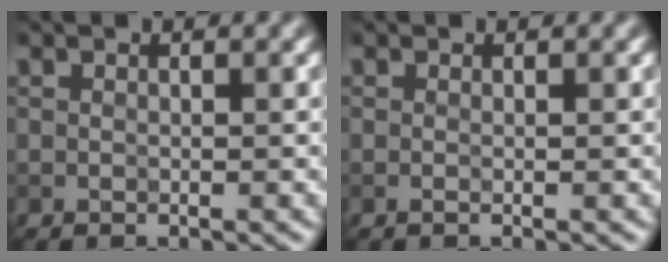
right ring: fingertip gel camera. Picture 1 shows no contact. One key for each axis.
{"total": 0.6, "fx": 0.0, "fy": 0.2, "fz": 0.6, "tx": -0.004, "ty": -0.002, "tz": -0.007}